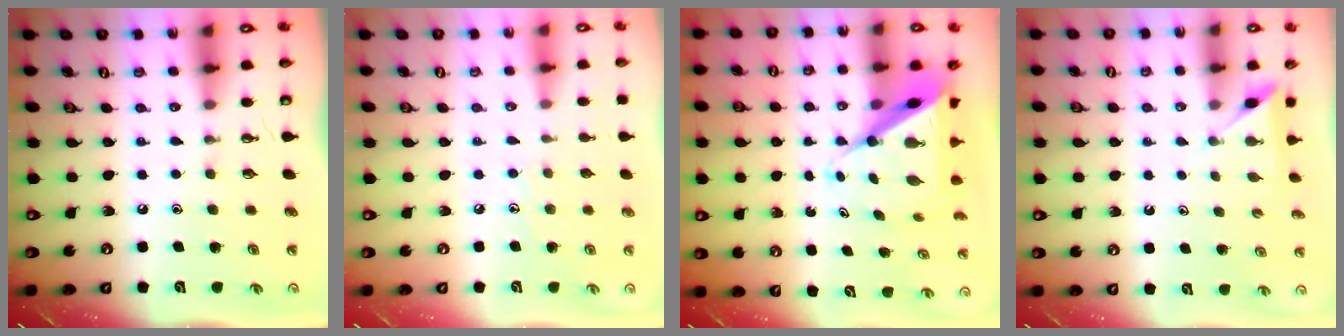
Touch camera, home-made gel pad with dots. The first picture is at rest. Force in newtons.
{"total": 4.4, "press": 4.4, "slide": 0.5}
{"total": 10.0, "press": 9.9, "slide": 0.9}
{"total": 2.1, "press": 2.1, "slide": 0.2}